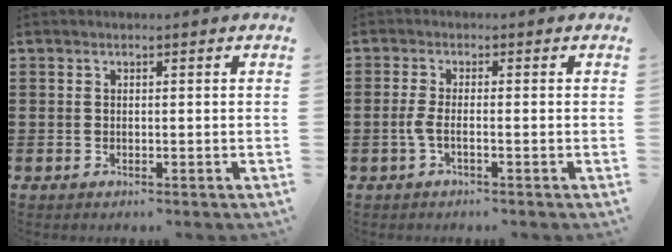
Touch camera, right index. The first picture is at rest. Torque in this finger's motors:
{"motor_torque": [0.80, 0.13, 0.19, 0.08]}